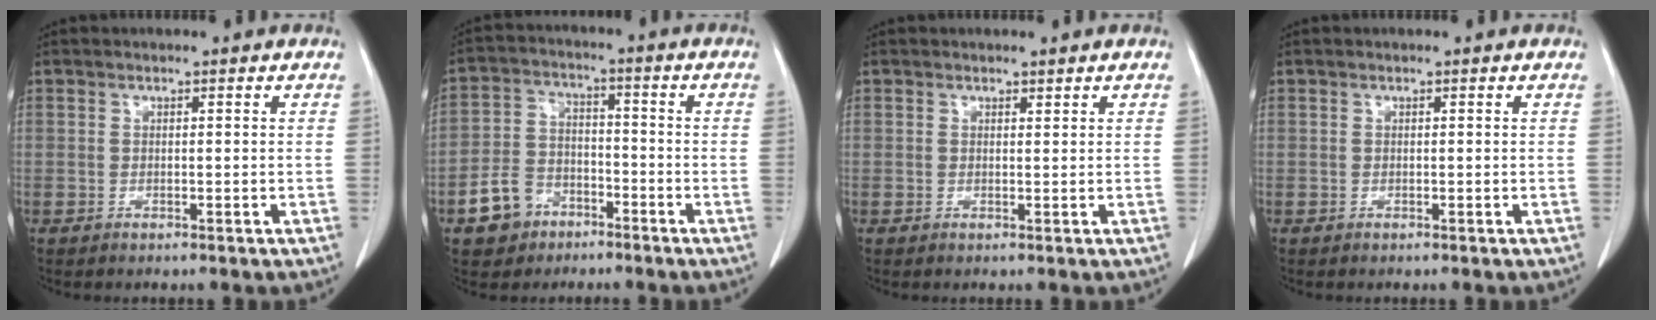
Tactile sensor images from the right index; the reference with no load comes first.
{"total": 7.8, "force": [-4.4, 5.9, 2.7], "torque": [-0.064, 0.017, -0.072]}
{"total": 0.6, "force": [0.6, 0.1, 0.1], "torque": [-0.005, -0.003, 0.009]}
{"total": 0.0}